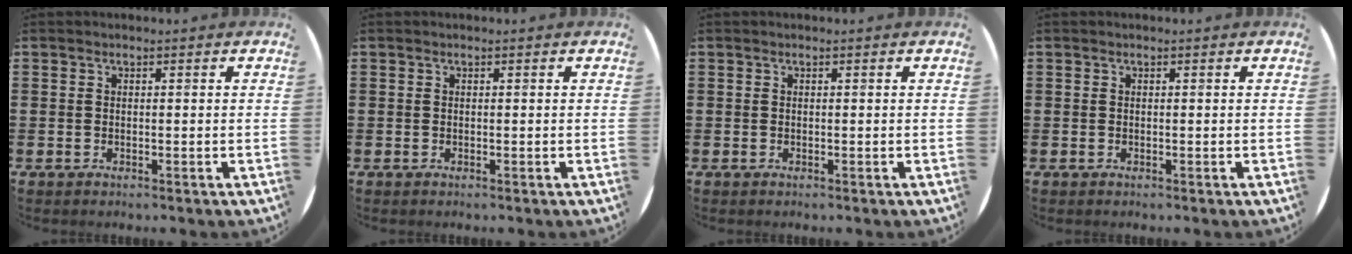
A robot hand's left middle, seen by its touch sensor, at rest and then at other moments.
{"total": 0.0}
{"total": 0.0}
{"total": 0.0}